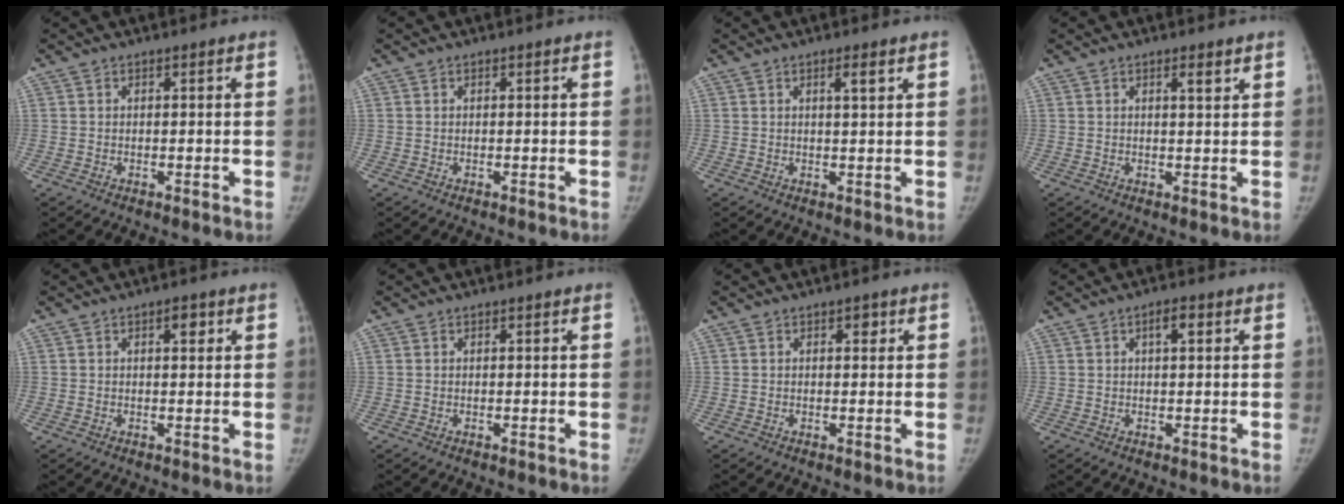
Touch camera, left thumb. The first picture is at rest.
{"total": 0.0}
{"total": 2.2, "force": [1.2, 0.2, 1.9], "torque": [-0.032, -0.007, 0.020]}
{"total": 2.0, "force": [1.3, 0.3, 1.5], "torque": [-0.022, -0.008, 0.021]}
{"total": 2.0, "force": [0.8, 0.9, 1.5], "torque": [-0.014, 0.001, 0.011]}
{"total": 0.0}
{"total": 1.2, "force": [0.5, 0.7, 0.8], "torque": [0.000, 0.002, 0.006]}
{"total": 2.6, "force": [1.0, 0.9, 2.3], "torque": [-0.034, 0.006, 0.016]}